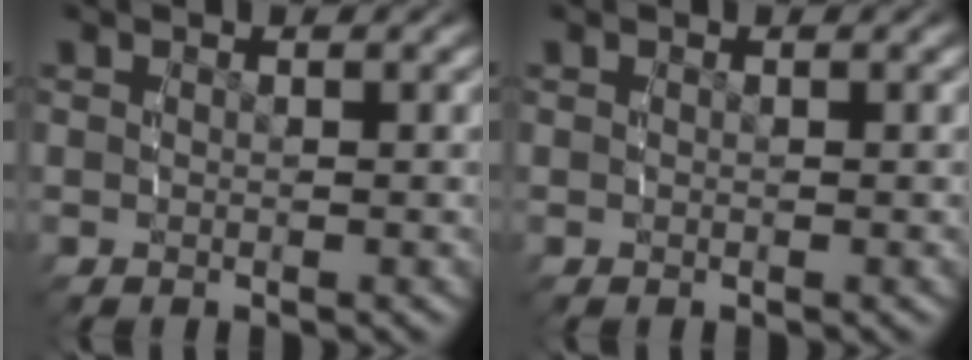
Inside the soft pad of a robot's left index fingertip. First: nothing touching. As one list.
[{"total": 0.0}]